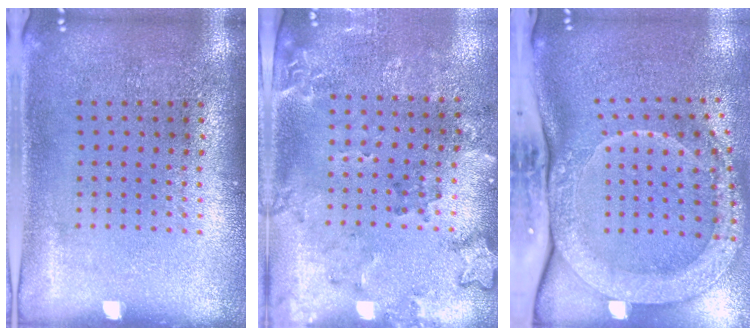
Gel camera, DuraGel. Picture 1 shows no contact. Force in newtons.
{"total": 1.9, "press": 1.6, "slide": 1.1}
{"total": 3.0, "press": 2.3, "slide": 1.9}